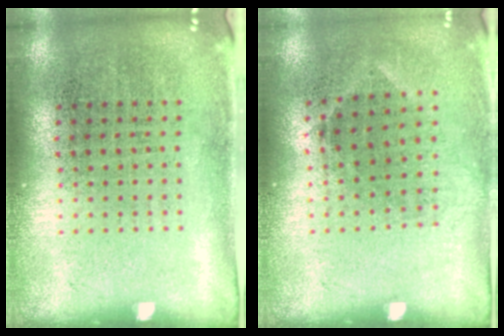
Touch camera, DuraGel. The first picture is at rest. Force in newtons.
{"total": 0.8, "press": 0.7, "slide": 0.5}